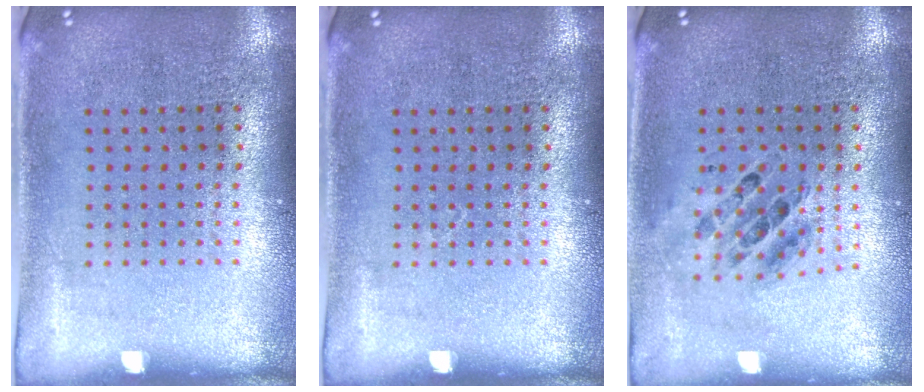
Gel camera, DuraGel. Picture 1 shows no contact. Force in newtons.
{"total": 0.0}
{"total": 0.8, "press": 0.7, "slide": 0.2}